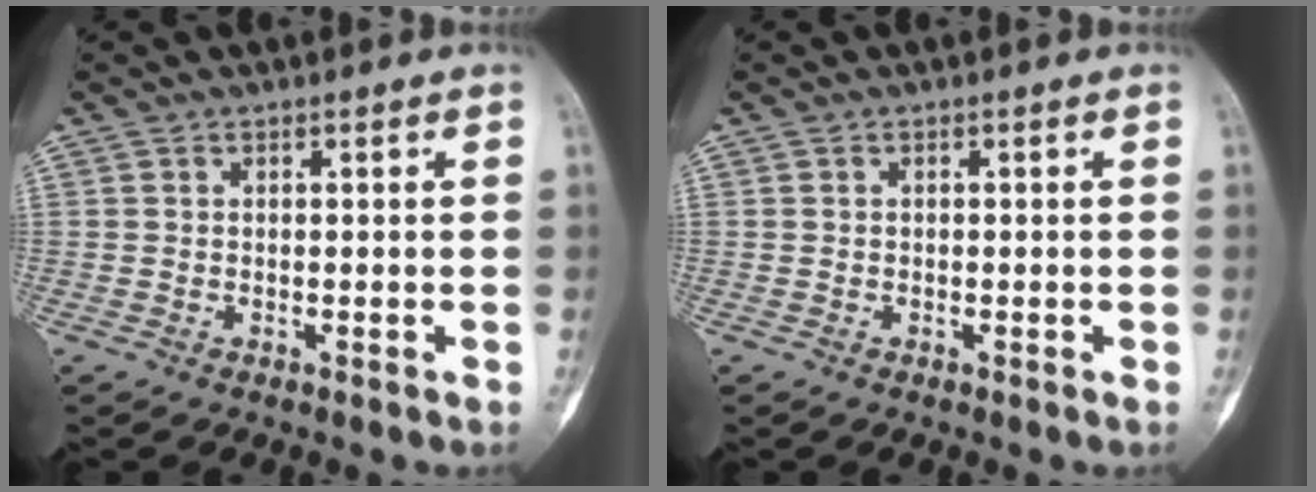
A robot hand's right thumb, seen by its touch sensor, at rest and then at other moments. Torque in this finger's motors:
{"motor_torque": [-0.11, -0.14, -0.23, -0.10, -0.08]}